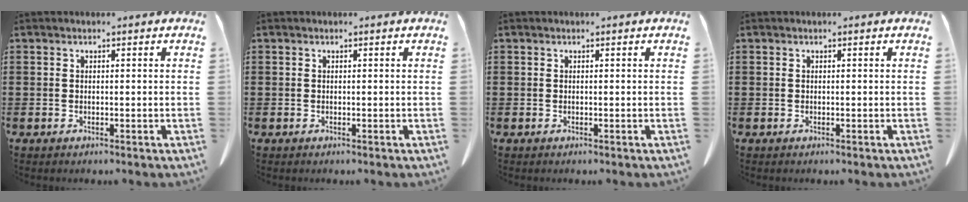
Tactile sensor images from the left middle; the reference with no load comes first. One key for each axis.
{"total": 0.0}
{"total": 0.0}
{"total": 0.0}